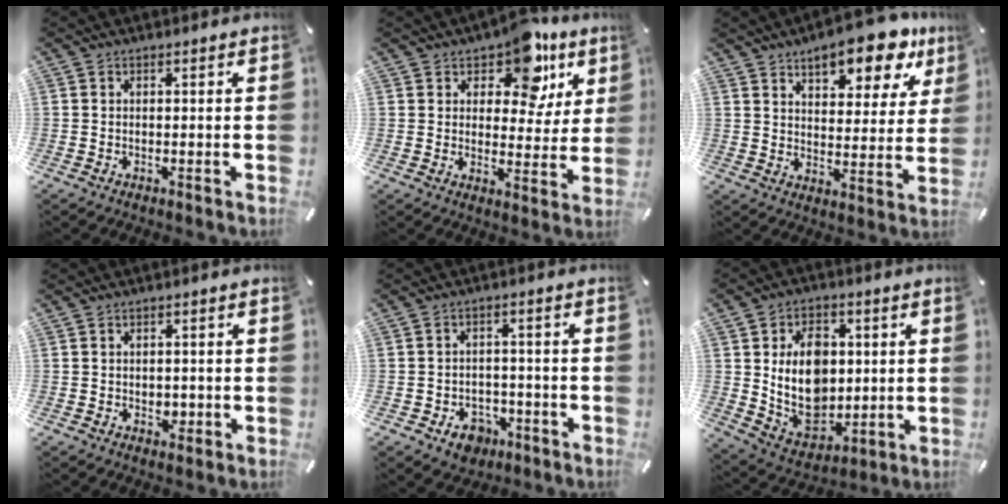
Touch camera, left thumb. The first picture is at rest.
{"total": 13.3, "force": [8.6, 7.3, 7.0], "torque": [-0.098, -0.050, 0.150]}
{"total": 14.6, "force": [10.1, 6.1, 8.7], "torque": [-0.117, -0.056, 0.167]}
{"total": 2.4, "force": [-0.4, 2.0, 1.2], "torque": [-0.014, -0.001, -0.009]}
{"total": 5.8, "force": [-3.0, 4.4, 2.2], "torque": [-0.031, 0.017, -0.053]}
{"total": 14.8, "force": [1.8, 11.6, 8.9], "torque": [-0.170, -0.007, 0.039]}